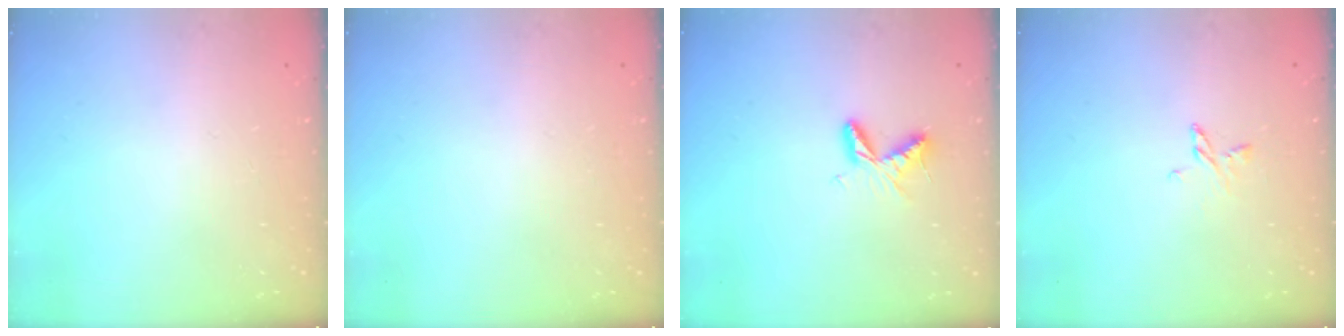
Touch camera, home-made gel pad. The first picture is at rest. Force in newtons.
{"total": 0.0}
{"total": 6.1, "press": 6.1, "slide": 0.6}
{"total": 3.2, "press": 3.2, "slide": 0.3}